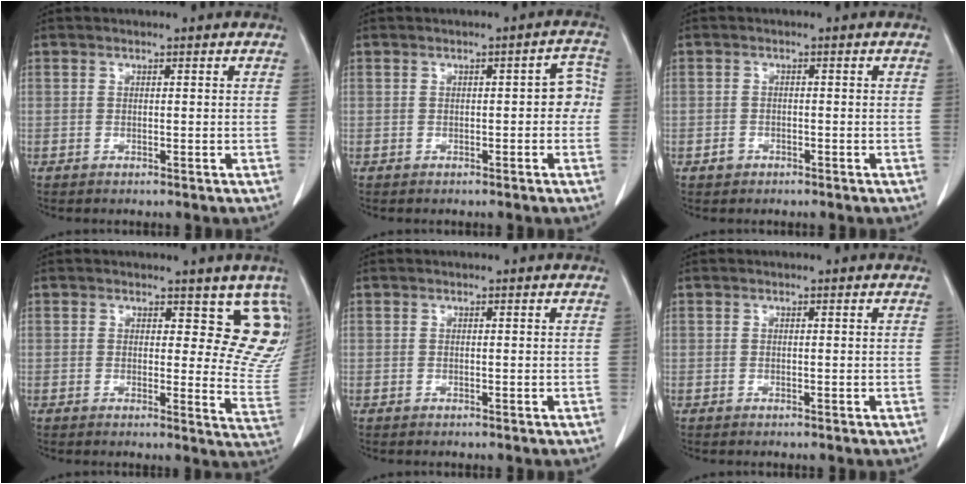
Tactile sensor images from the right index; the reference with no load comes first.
{"total": 3.7, "force": [-0.3, 1.6, 3.4], "torque": [-0.029, 0.020, -0.006]}
{"total": 1.4, "force": [-0.8, 1.1, 0.2], "torque": [-0.004, 0.005, -0.013]}
{"total": 10.3, "force": [7.5, 4.9, 5.1], "torque": [-0.025, -0.032, 0.063]}
{"total": 0.0}
{"total": 0.0}